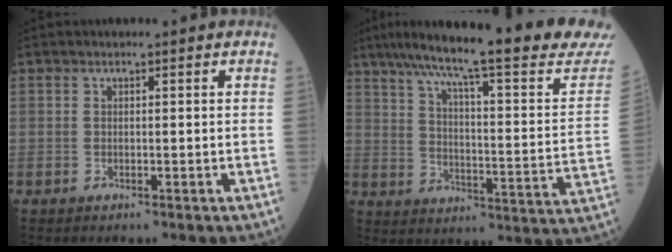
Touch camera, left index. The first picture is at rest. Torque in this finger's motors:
{"motor_torque": [1.04, -1.10, 0.46, 0.21]}